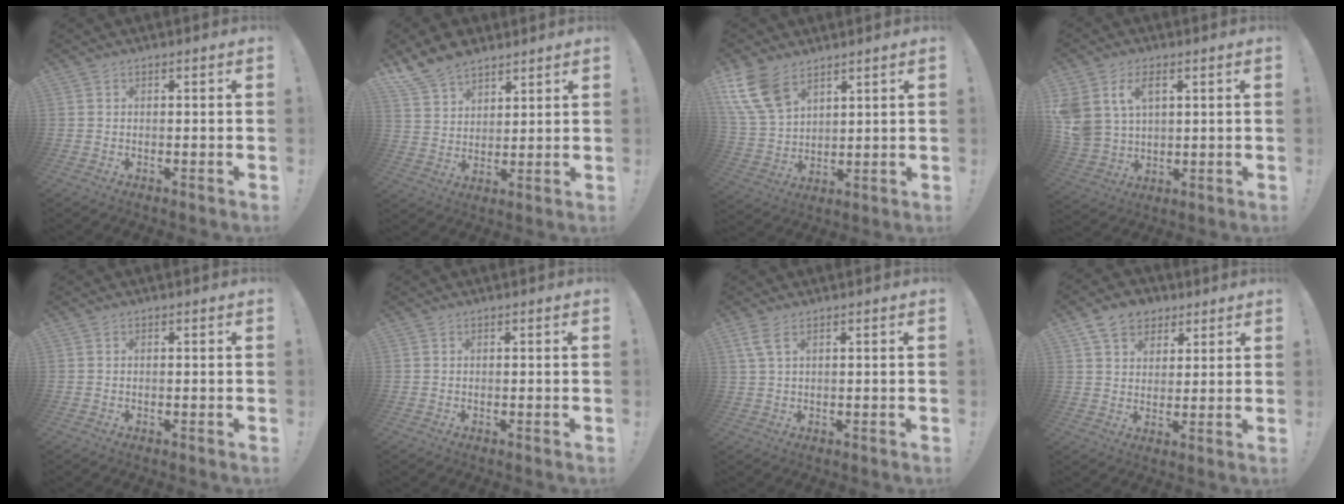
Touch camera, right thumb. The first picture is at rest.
{"total": 10.3, "force": [8.4, 5.2, 2.8], "torque": [-0.059, -0.052, 0.166]}
{"total": 12.7, "force": [7.8, 7.3, 6.8], "torque": [-0.153, -0.033, 0.155]}
{"total": 10.2, "force": [4.5, 7.3, 5.6], "torque": [-0.120, -0.019, 0.088]}
{"total": 0.0}
{"total": 0.0}
{"total": 4.0, "force": [2.0, 1.3, 3.2], "torque": [-0.070, 0.003, 0.039]}
{"total": 9.7, "force": [5.7, 7.2, 3.1], "torque": [-0.046, -0.026, 0.112]}